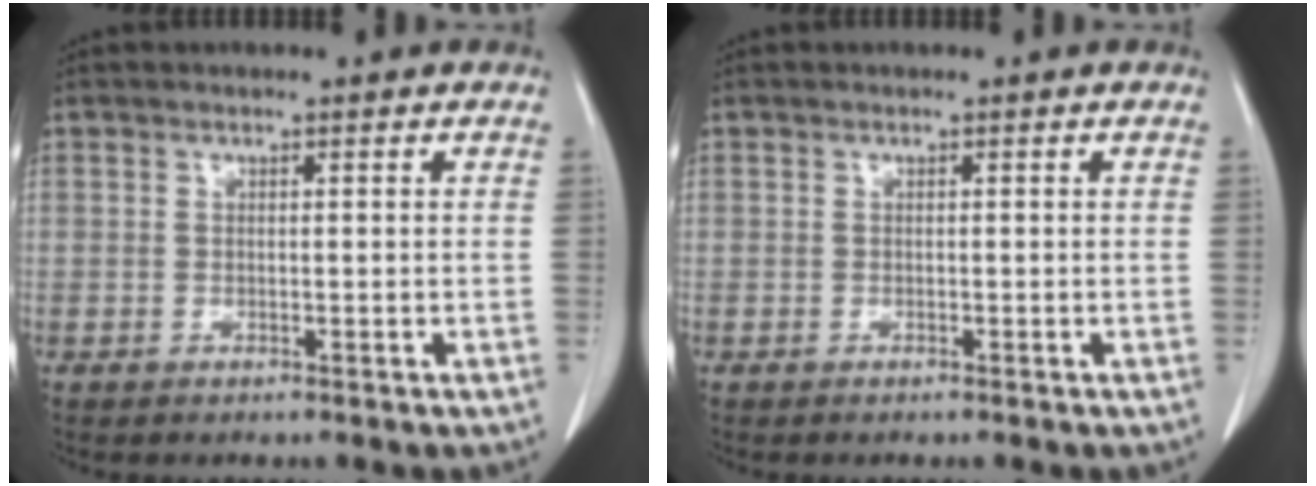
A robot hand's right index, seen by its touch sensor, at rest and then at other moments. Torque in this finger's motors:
{"motor_torque": [-0.01, -0.04, -0.01, -0.01]}